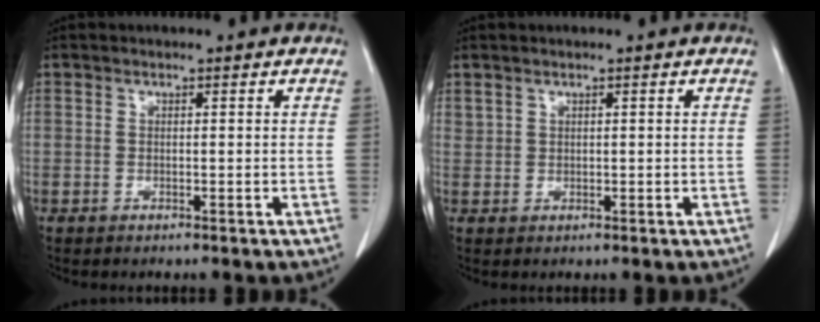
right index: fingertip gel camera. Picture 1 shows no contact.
{"total": 1.1, "force": [0.9, 0.6, 0.2], "torque": [0.002, 0.003, 0.019]}